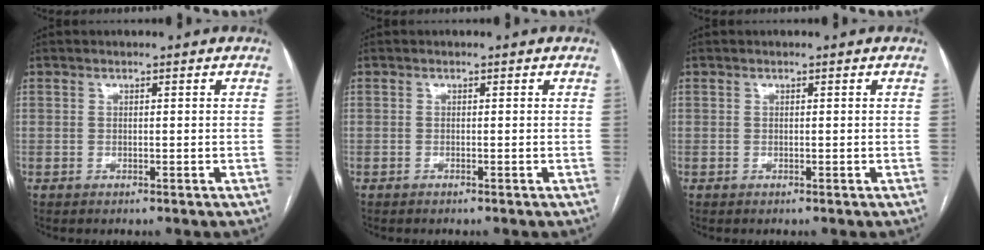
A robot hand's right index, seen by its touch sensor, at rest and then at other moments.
{"total": 0.0}
{"total": 0.0}